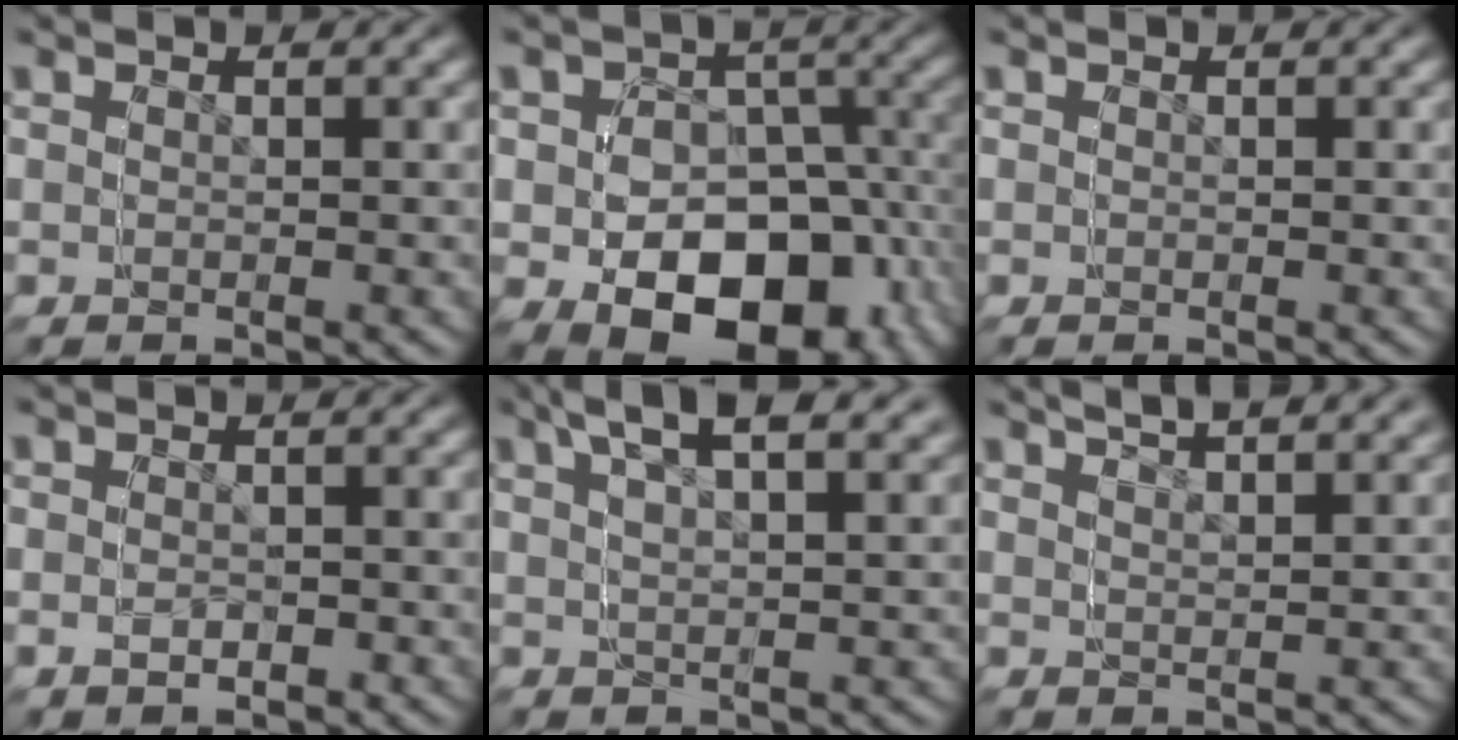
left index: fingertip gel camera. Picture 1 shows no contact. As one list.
[{"total": 7.3, "force": [-2.4, 6.7, 1.5], "torque": [-0.052, -0.053, -0.018]}, {"total": 0.0}, {"total": 1.0, "force": [0.3, 0.3, -0.9], "torque": [0.007, -0.010, 0.006]}, {"total": 2.8, "force": [2.8, -0.5, 0.4], "torque": [-0.016, 0.010, 0.037]}, {"total": 3.1, "force": [3.0, 0.5, 0.5], "torque": [-0.017, 0.012, 0.045]}]